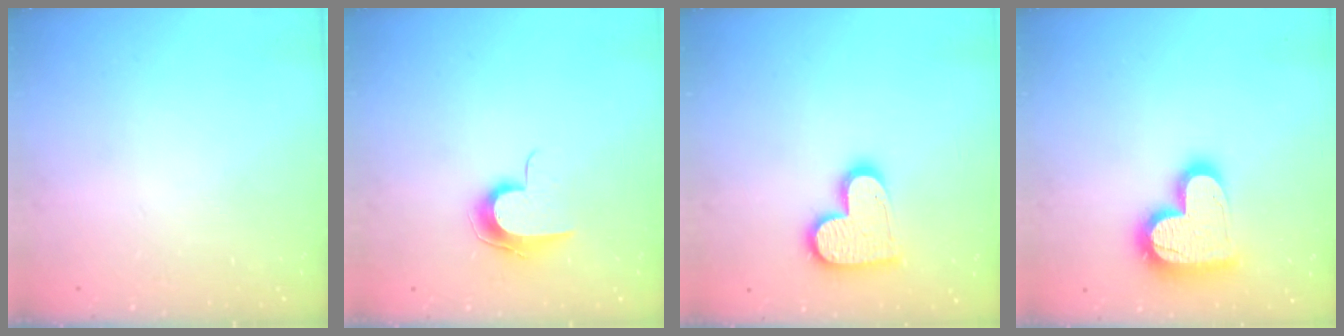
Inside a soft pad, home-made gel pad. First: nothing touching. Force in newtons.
{"total": 8.9, "press": 8.9, "slide": 0.9}
{"total": 14.3, "press": 14.3, "slide": 1.1}
{"total": 16.9, "press": 16.9, "slide": 1.3}